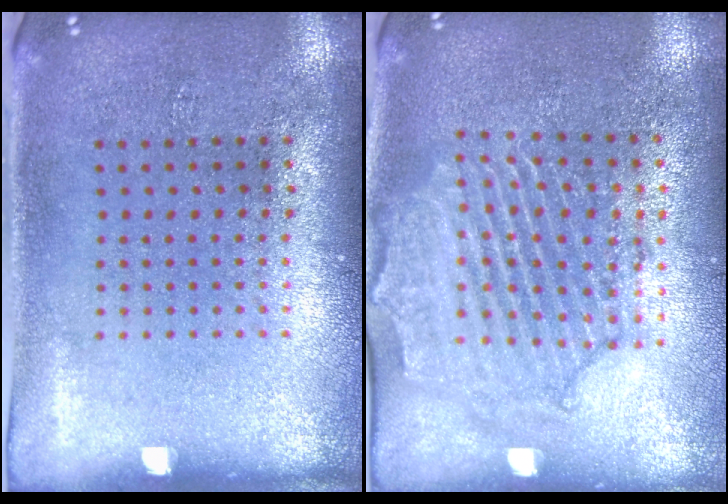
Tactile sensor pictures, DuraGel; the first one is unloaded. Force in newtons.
{"total": 2.1, "press": 2.0, "slide": 0.6}